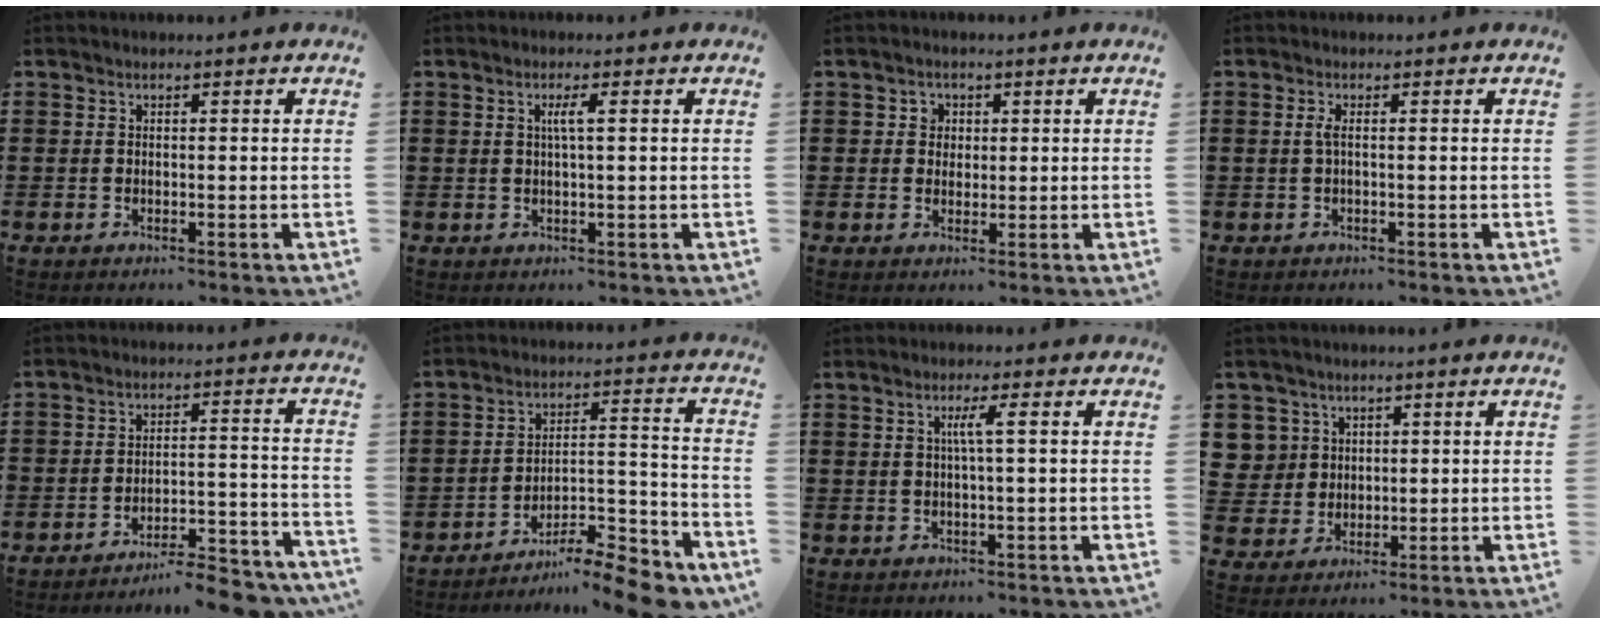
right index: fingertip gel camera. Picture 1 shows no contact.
{"total": 2.3, "force": [0.5, 0.1, 2.3], "torque": [-0.046, 0.000, 0.005]}
{"total": 2.0, "force": [0.5, 1.9, 0.5], "torque": [-0.019, 0.009, 0.006]}
{"total": 1.6, "force": [-0.1, 0.1, 1.6], "torque": [-0.039, -0.005, -0.004]}
{"total": 7.2, "force": [-7.0, 0.8, 1.5], "torque": [-0.014, 0.023, -0.136]}
{"total": 10.3, "force": [-9.3, 1.5, 4.1], "torque": [-0.044, 0.027, -0.179]}
{"total": 2.9, "force": [0.5, -0.1, 2.8], "torque": [-0.055, -0.002, 0.004]}
{"total": 5.2, "force": [1.7, 4.9, 0.3], "torque": [-0.033, 0.013, 0.034]}